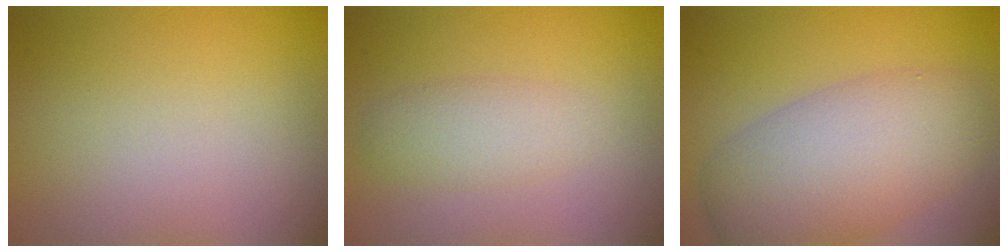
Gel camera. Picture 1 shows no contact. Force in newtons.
{"total": 2.4, "press": 2.4, "slide": 0.1}
{"total": 7.6, "press": 7.6, "slide": 0.1}